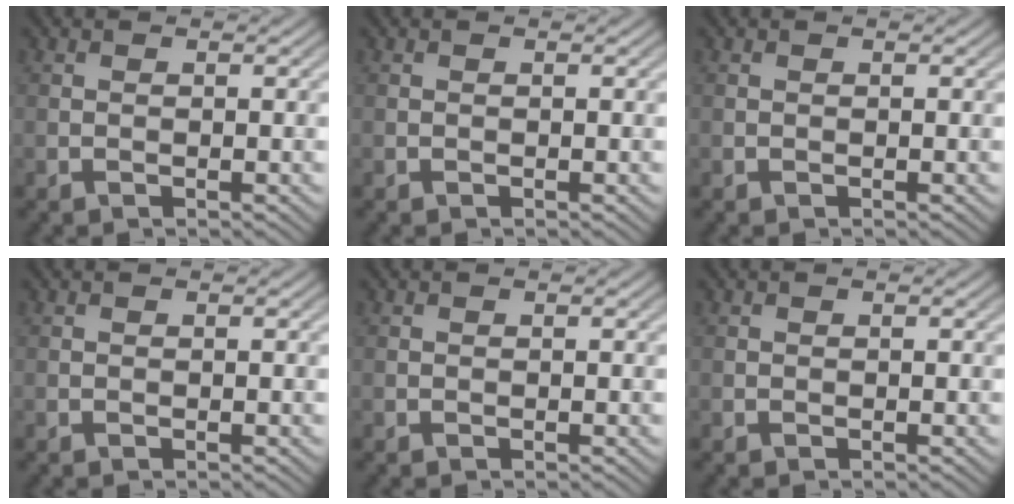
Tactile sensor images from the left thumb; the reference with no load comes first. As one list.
[{"total": 0.0}, {"total": 0.0}, {"total": 0.0}, {"total": 0.0}, {"total": 0.0}]